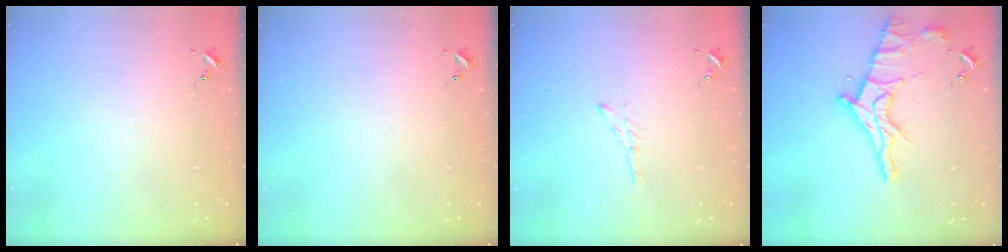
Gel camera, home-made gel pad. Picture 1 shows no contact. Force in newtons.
{"total": 0.0}
{"total": 4.5, "press": 4.5, "slide": 0.5}
{"total": 16.8, "press": 16.7, "slide": 1.2}